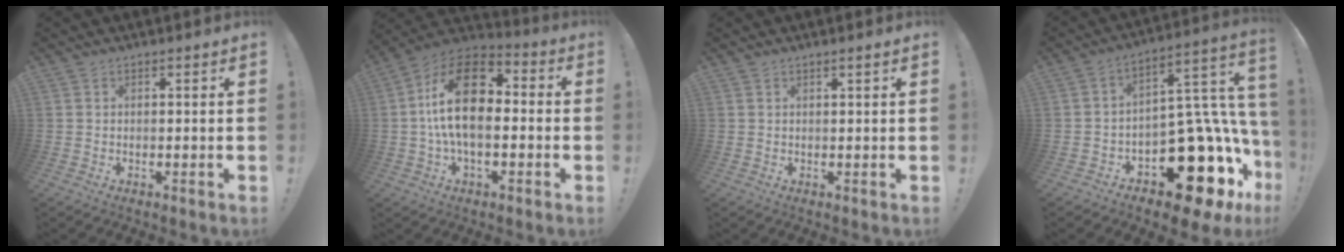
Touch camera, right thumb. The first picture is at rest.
{"total": 20.4, "force": [1.0, 12.1, 16.4], "torque": [-0.285, 0.011, 0.018]}
{"total": 1.3, "force": [0.7, -0.1, 1.0], "torque": [-0.019, 0.000, 0.012]}
{"total": 22.2, "force": [-9.5, 11.9, 16.1], "torque": [-0.181, 0.046, -0.137]}